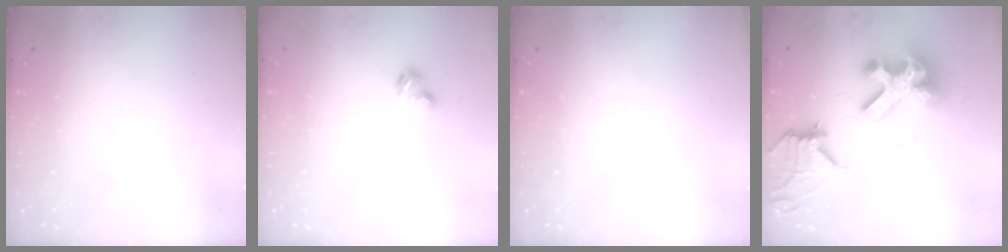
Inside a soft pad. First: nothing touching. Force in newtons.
{"total": 3.3, "press": 3.2, "slide": 0.5}
{"total": 0.0}
{"total": 17.0, "press": 16.9, "slide": 1.9}